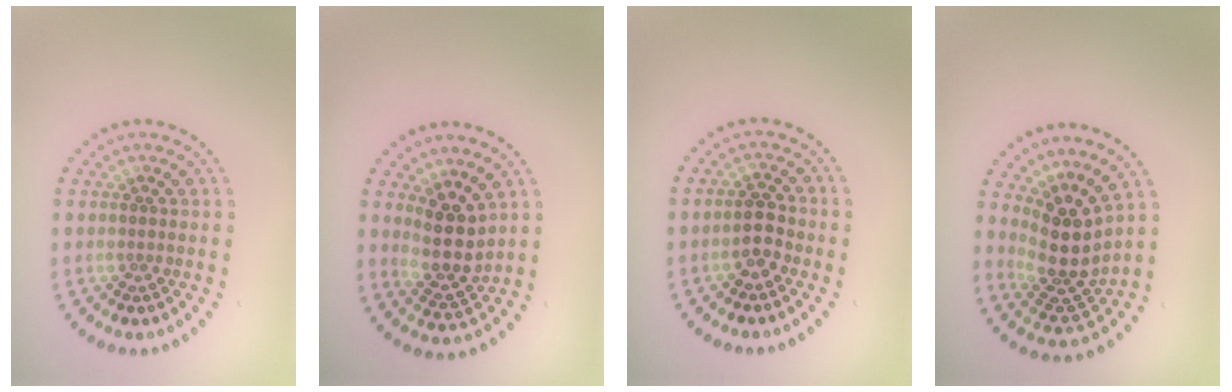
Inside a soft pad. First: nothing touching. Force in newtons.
{"total": 3.8, "press": 3.2, "slide": 2.1}
{"total": 2.2, "press": 2.2, "slide": 0.5}
{"total": 4.4, "press": 3.4, "slide": 2.9}